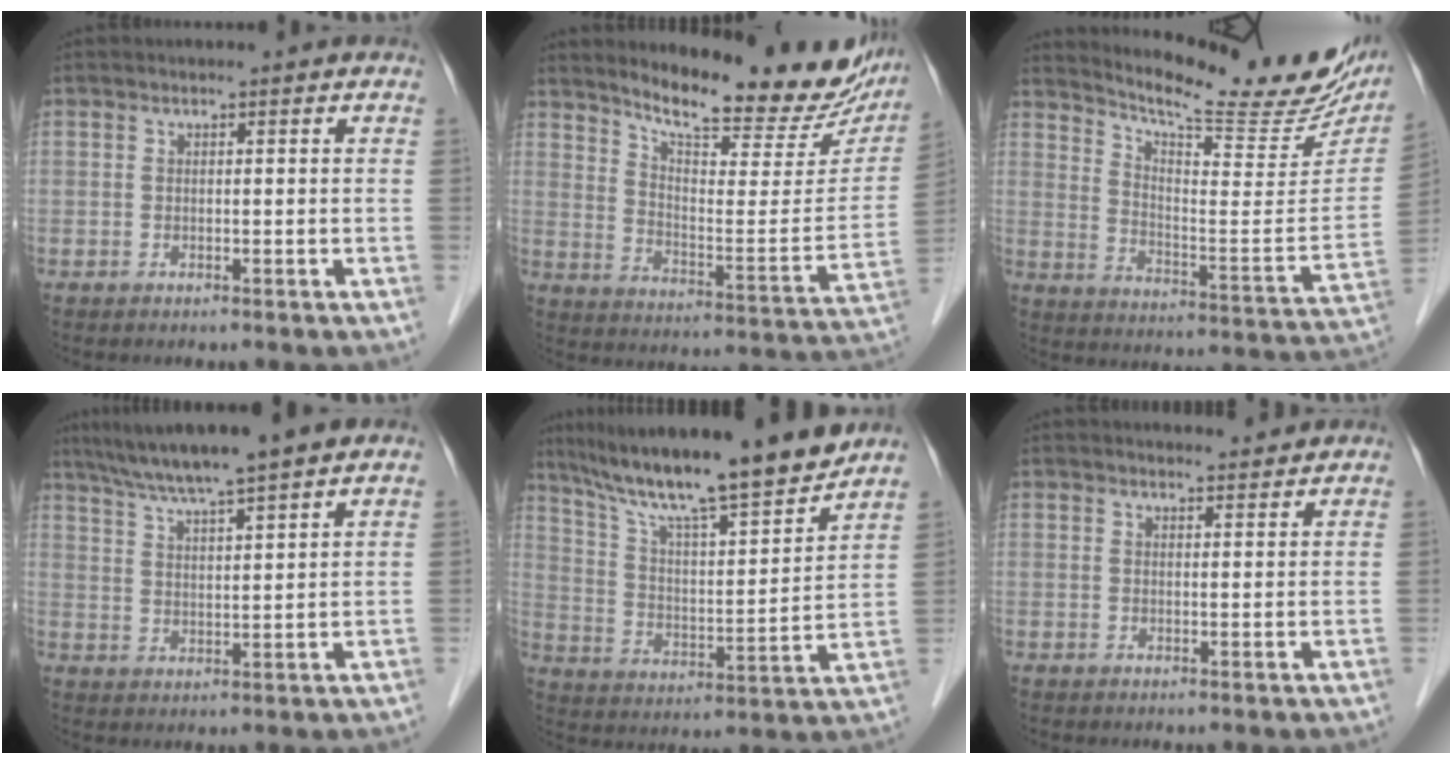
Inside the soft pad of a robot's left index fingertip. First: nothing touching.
{"total": 21.7, "force": [18.9, 5.0, 9.3], "torque": [-0.131, -0.044, 0.250]}
{"total": 21.9, "force": [19.6, 3.3, 9.2], "torque": [-0.141, -0.058, 0.257]}
{"total": 9.4, "force": [7.8, -0.8, 5.2], "torque": [-0.090, 0.018, 0.130]}
{"total": 18.5, "force": [15.9, 0.6, 9.4], "torque": [-0.160, 0.002, 0.261]}
{"total": 3.1, "force": [3.1, 0.3, 0.5], "torque": [-0.011, 0.004, 0.039]}